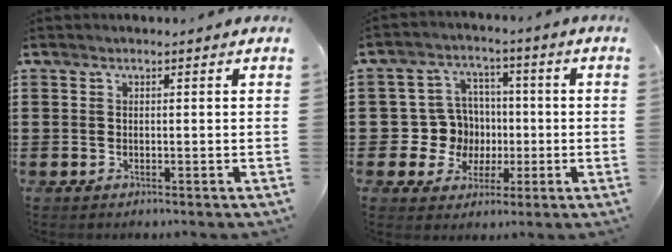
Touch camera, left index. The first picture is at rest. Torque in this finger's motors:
{"motor_torque": [0.90, 0.03, 0.34, 0.00]}